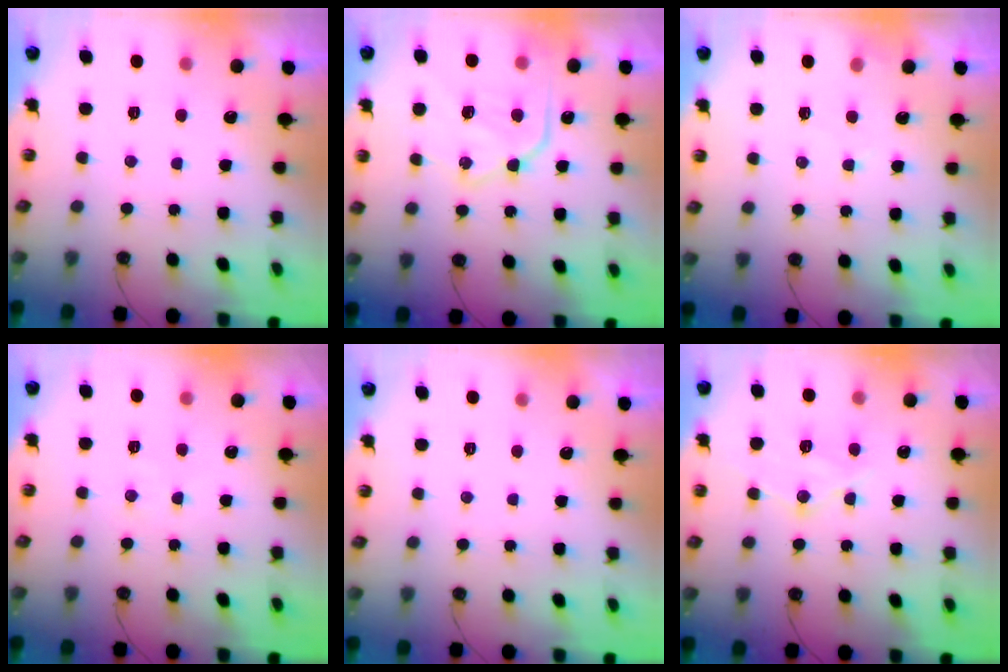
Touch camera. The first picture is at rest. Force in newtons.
{"total": 18.0, "press": 17.9, "slide": 1.9}
{"total": 4.5, "press": 4.4, "slide": 0.6}
{"total": 5.0, "press": 5.0, "slide": 0.7}
{"total": 0.0}
{"total": 12.4, "press": 12.3, "slide": 1.3}